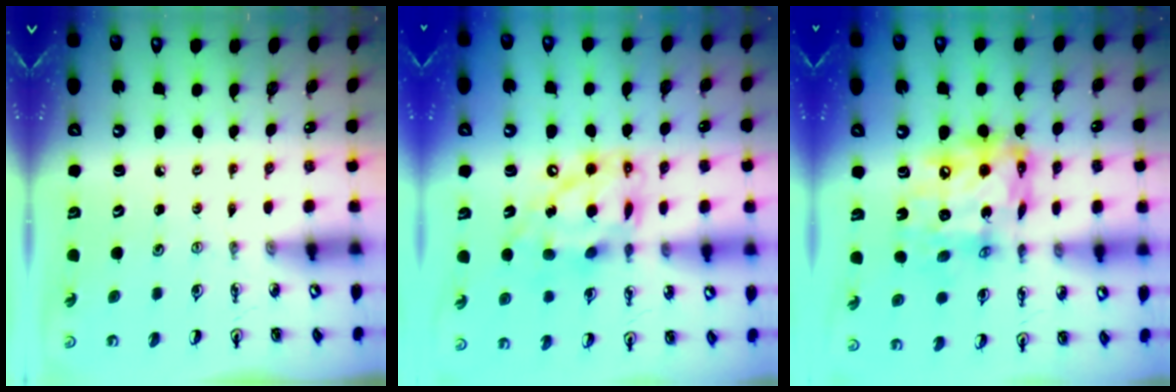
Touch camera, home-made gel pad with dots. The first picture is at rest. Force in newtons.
{"total": 15.1, "press": 15.1, "slide": 1.3}
{"total": 17.1, "press": 17.1, "slide": 1.8}